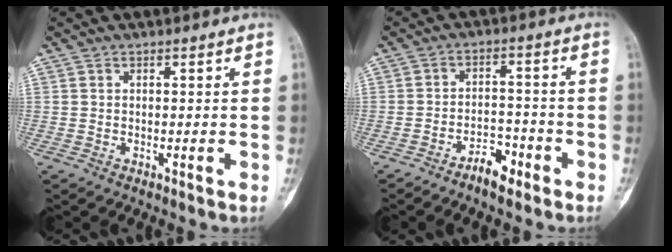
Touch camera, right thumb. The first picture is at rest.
{"total": 4.8, "force": [-3.6, 1.9, 2.6], "torque": [-0.029, 0.031, -0.062]}